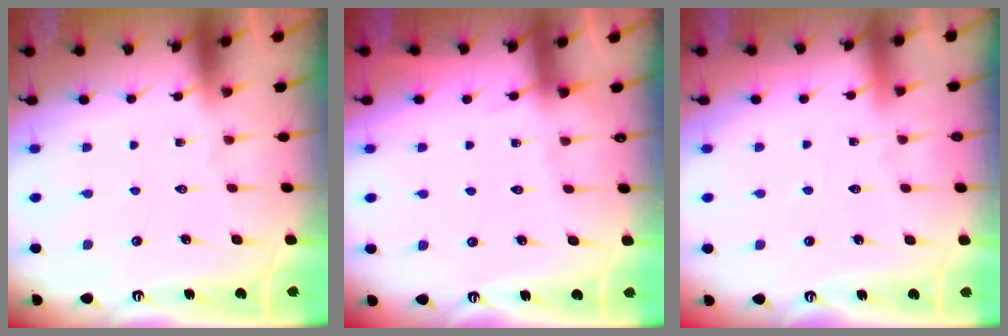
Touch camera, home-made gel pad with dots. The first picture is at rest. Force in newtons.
{"total": 1.9, "press": 1.9, "slide": 0.3}
{"total": 3.2, "press": 3.1, "slide": 0.4}